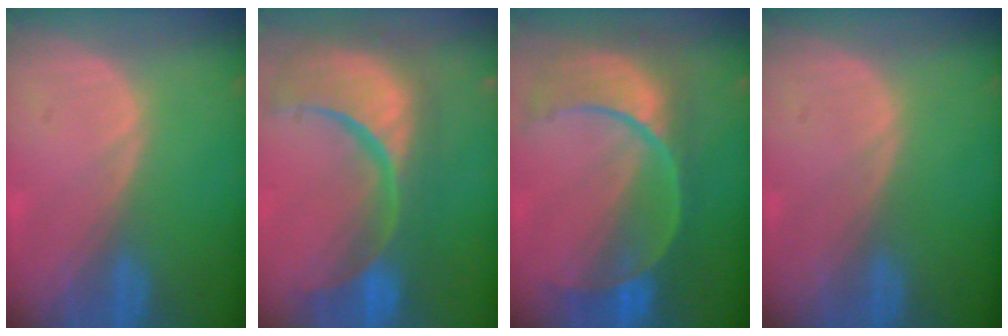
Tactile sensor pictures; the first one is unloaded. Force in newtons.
{"total": 15.3, "press": 12.1, "slide": 9.4}
{"total": 11.2, "press": 9.4, "slide": 6.1}
{"total": 0.0}